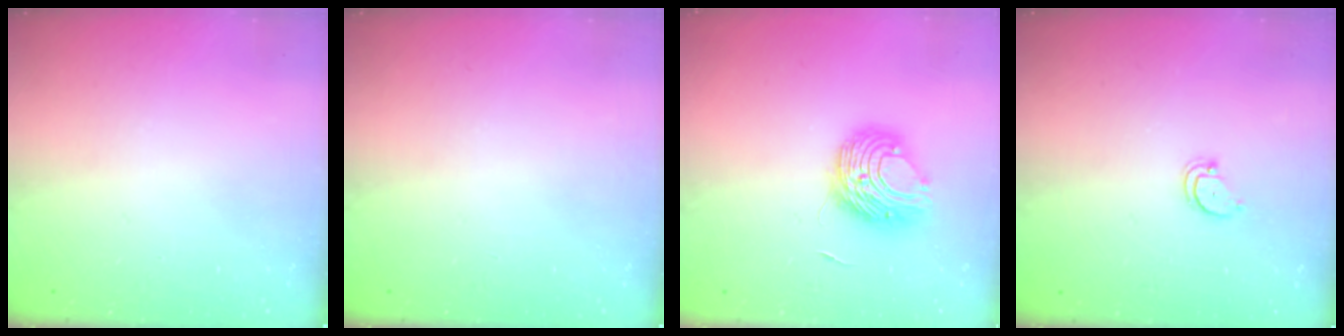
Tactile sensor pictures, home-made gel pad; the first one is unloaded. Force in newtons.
{"total": 0.0}
{"total": 8.8, "press": 8.8, "slide": 0.3}
{"total": 2.4, "press": 2.4, "slide": 0.2}